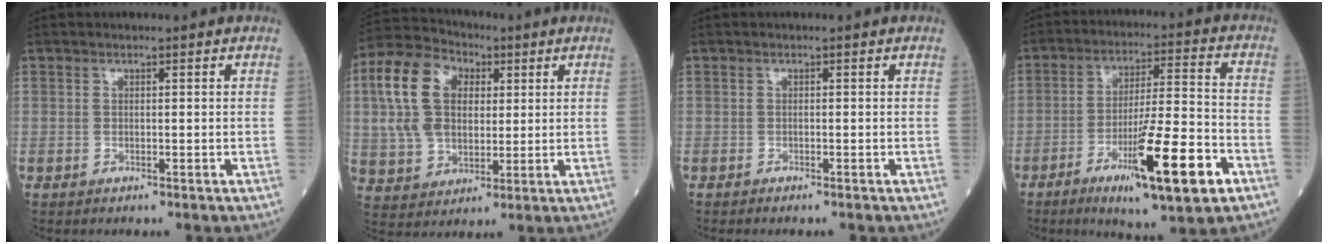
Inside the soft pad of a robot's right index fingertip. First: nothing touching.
{"total": 12.9, "force": [3.6, 8.8, 8.8], "torque": [-0.212, 0.037, 0.070]}
{"total": 0.8, "force": [-0.7, -0.1, 0.4], "torque": [-0.003, 0.001, -0.009]}
{"total": 15.5, "force": [-7.2, 1.2, 13.7], "torque": [-0.230, -0.018, -0.111]}